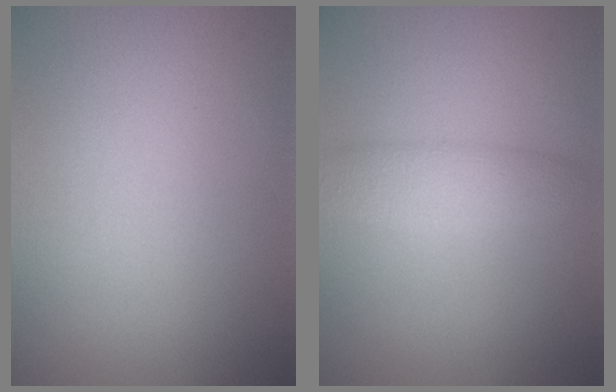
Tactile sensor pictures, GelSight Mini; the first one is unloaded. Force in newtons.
{"total": 2.7, "press": 2.7, "slide": 0.1}